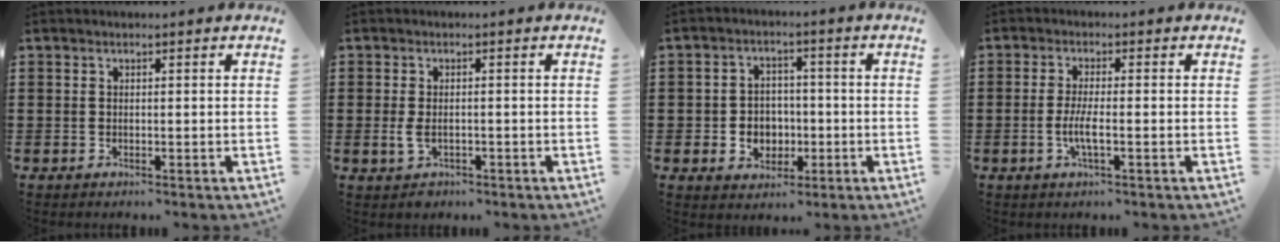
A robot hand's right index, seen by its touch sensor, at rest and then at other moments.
{"total": 2.4, "force": [-0.5, 1.2, 2.0], "torque": [-0.049, -0.006, -0.012]}
{"total": 4.5, "force": [-0.9, 4.0, 1.7], "torque": [-0.037, 0.005, -0.019]}
{"total": 3.8, "force": [-1.1, 0.5, 3.6], "torque": [-0.077, -0.008, -0.026]}